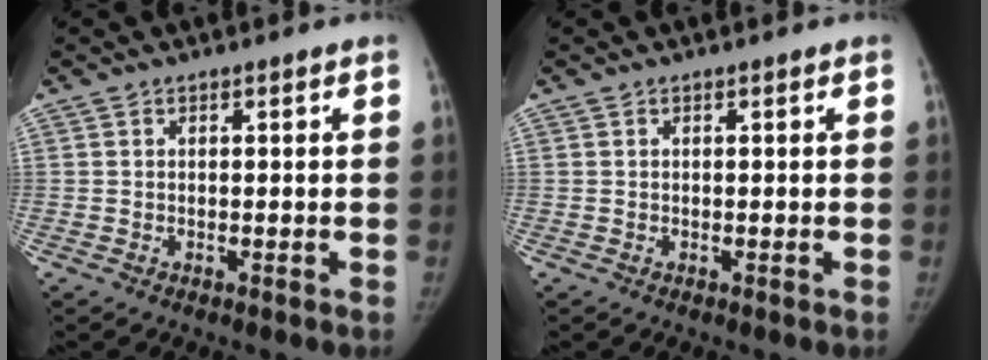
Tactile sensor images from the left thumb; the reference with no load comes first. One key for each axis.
{"total": 0.0}